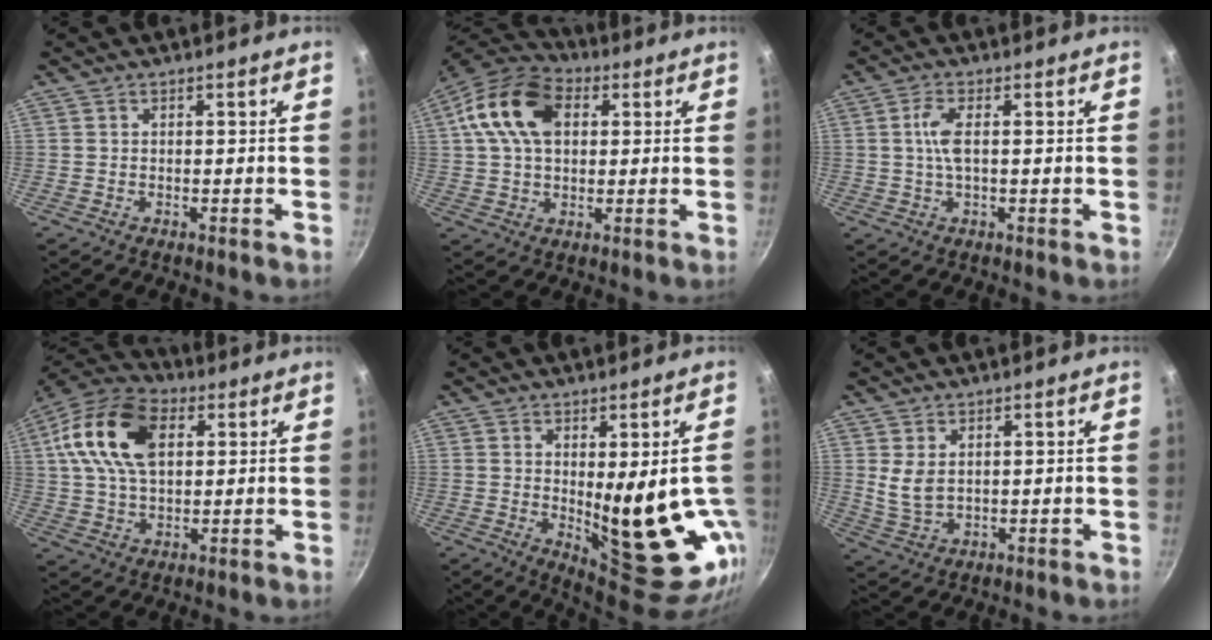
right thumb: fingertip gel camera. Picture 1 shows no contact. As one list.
[{"total": 14.8, "force": [3.8, 9.9, 10.3], "torque": [-0.169, 0.013, 0.050]}, {"total": 4.3, "force": [0.4, 1.3, 4.1], "torque": [-0.094, 0.005, 0.005]}, {"total": 17.2, "force": [4.7, 10.5, 12.8], "torque": [-0.226, 0.011, 0.071]}, {"total": 18.5, "force": [-1.8, 7.0, 17.0], "torque": [-0.200, -0.038, 0.002]}, {"total": 4.8, "force": [1.5, 2.9, 3.5], "torque": [-0.064, -0.018, 0.038]}]